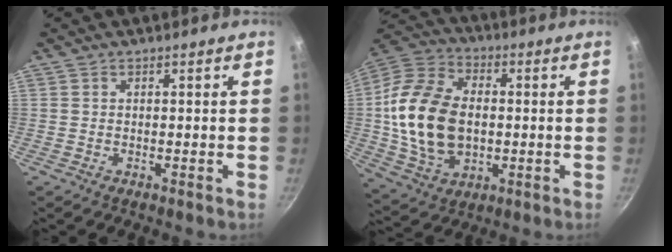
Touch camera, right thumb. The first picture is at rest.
{"total": 19.7, "force": [-0.3, 13.4, 14.5], "torque": [-0.261, 0.015, -0.004]}